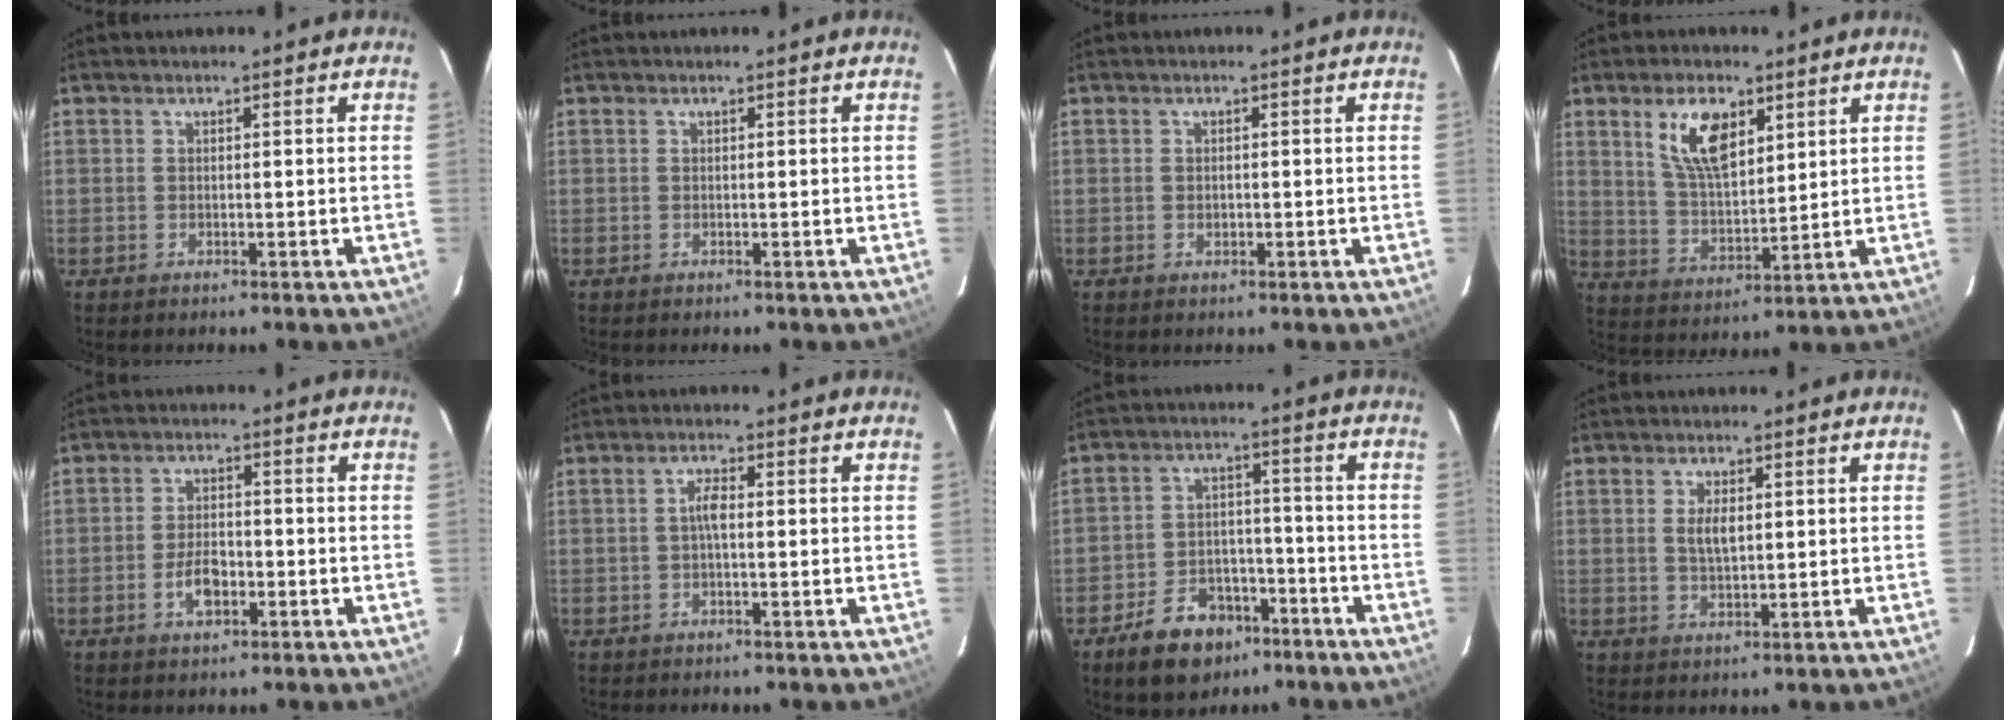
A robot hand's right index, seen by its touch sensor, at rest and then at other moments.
{"total": 0.0}
{"total": 0.8, "force": [-0.2, 0.7, 0.3], "torque": [-0.006, 0.000, -0.001]}
{"total": 10.3, "force": [5.0, 4.8, 7.6], "torque": [-0.141, 0.009, 0.104]}
{"total": 5.3, "force": [-2.2, 2.8, 3.8], "torque": [-0.078, 0.002, -0.035]}
{"total": 2.3, "force": [-0.2, 0.7, 2.2], "torque": [-0.044, 0.007, -0.004]}
{"total": 11.8, "force": [-7.6, 7.6, 5.0], "torque": [-0.112, 0.023, -0.105]}
{"total": 3.3, "force": [0.7, 1.4, 2.9], "torque": [-0.055, -0.001, 0.015]}